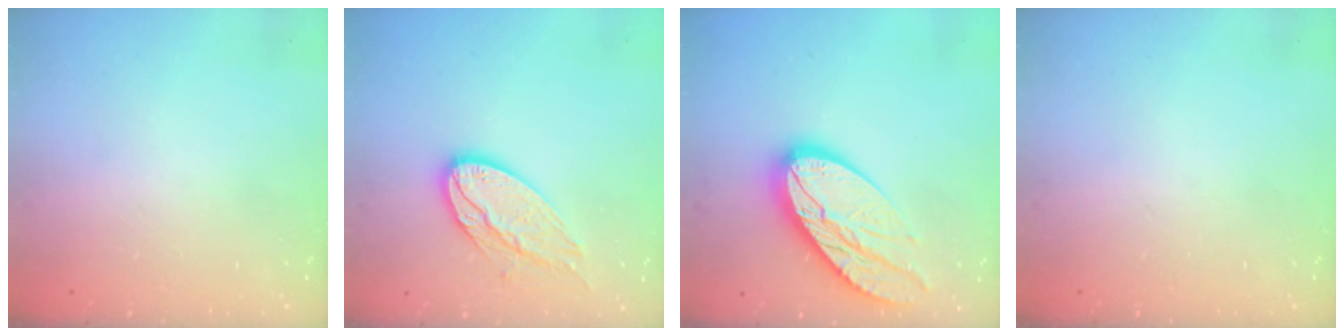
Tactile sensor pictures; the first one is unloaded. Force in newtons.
{"total": 12.9, "press": 12.9, "slide": 1.0}
{"total": 16.4, "press": 16.3, "slide": 1.1}
{"total": 0.0}